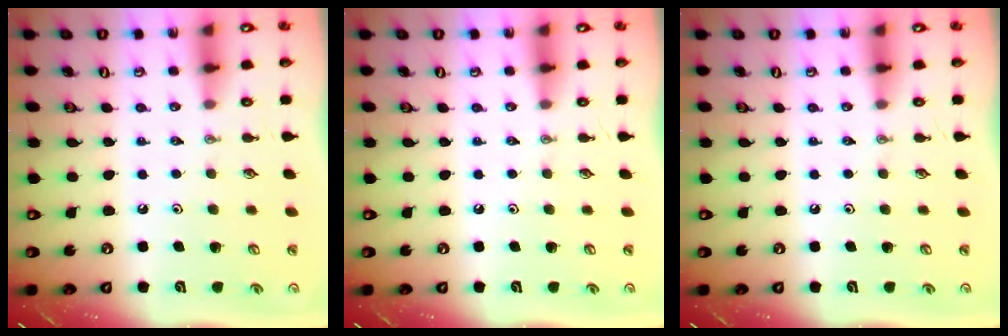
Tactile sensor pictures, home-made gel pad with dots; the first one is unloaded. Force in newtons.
{"total": 0.0}
{"total": 0.0}